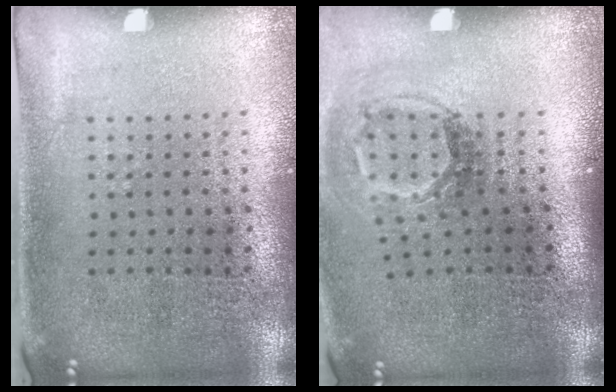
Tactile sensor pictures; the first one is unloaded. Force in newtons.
{"total": 1.7, "press": 1.2, "slide": 1.3}